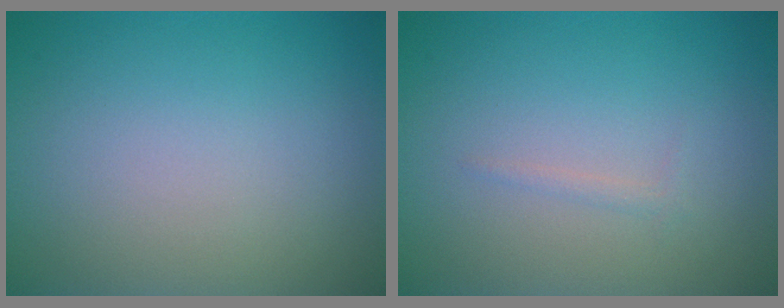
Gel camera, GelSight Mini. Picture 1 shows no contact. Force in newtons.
{"total": 0.6, "press": 0.6, "slide": 0.0}